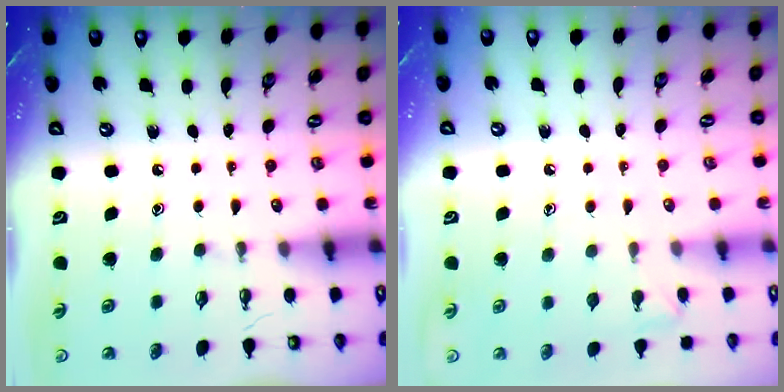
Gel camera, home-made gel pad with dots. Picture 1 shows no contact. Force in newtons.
{"total": 5.5, "press": 5.4, "slide": 0.6}